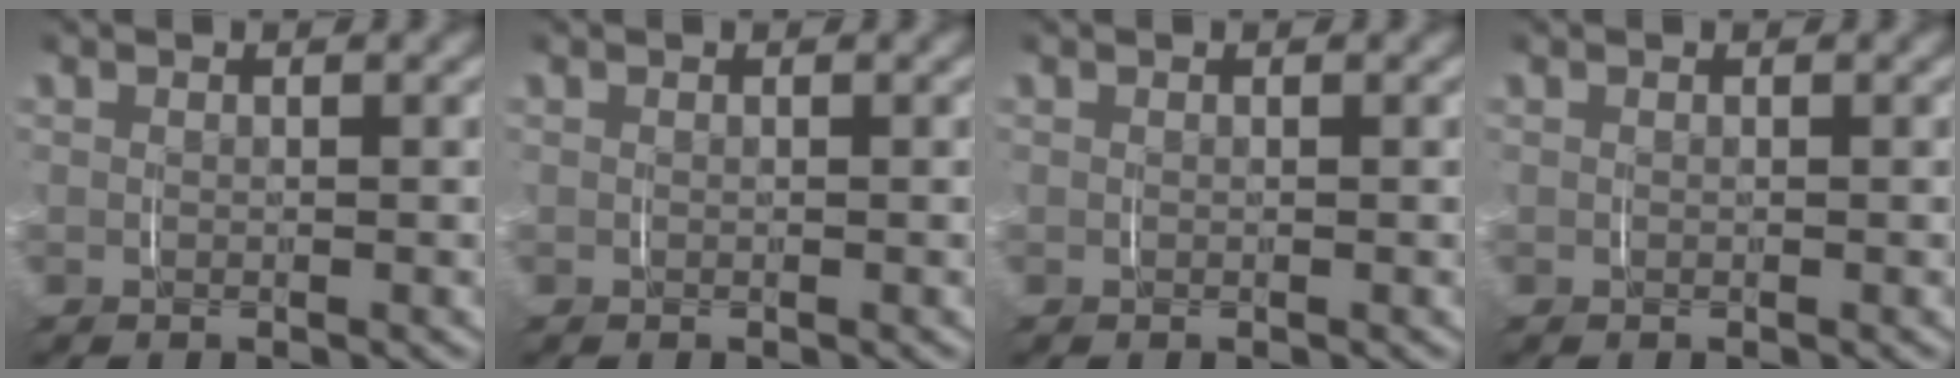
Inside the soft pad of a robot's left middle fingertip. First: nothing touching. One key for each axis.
{"total": 0.0}
{"total": 0.0}
{"total": 0.0}